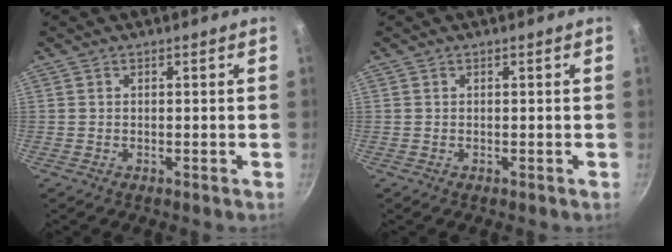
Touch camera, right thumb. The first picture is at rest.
{"total": 0.0}